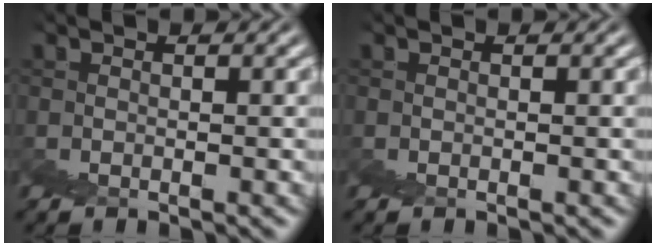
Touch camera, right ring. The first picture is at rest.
{"total": 0.0}